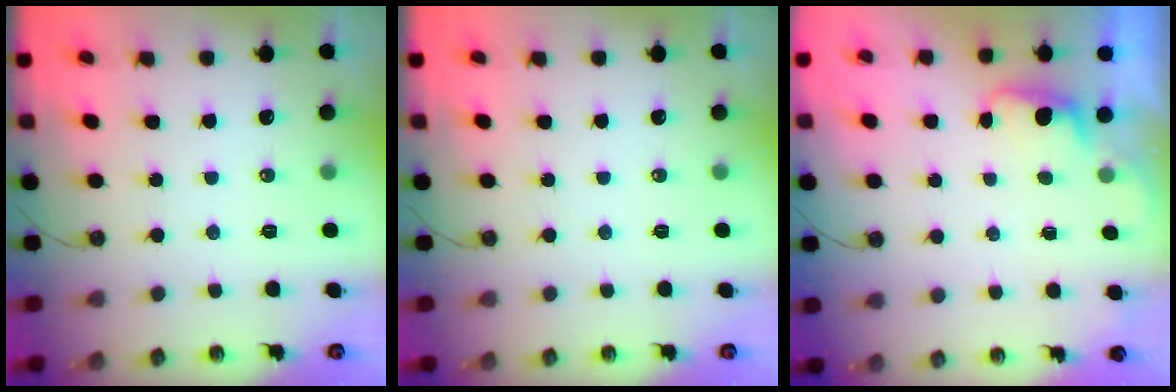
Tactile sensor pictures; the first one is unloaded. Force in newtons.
{"total": 0.0}
{"total": 1.2, "press": 1.0, "slide": 0.7}